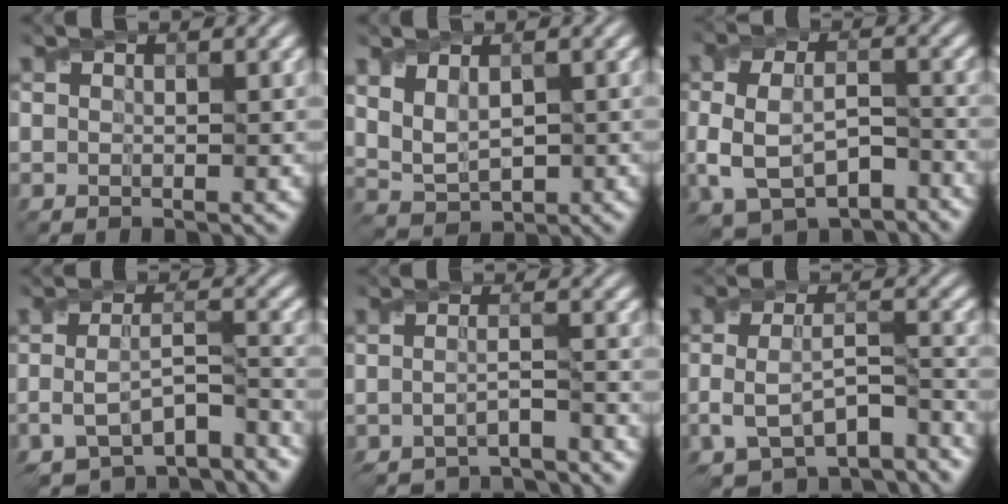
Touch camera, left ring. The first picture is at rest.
{"total": 3.4, "force": [1.1, 2.0, 2.4], "torque": [-0.052, -0.005, 0.030]}
{"total": 7.7, "force": [-2.9, 4.7, 5.4], "torque": [-0.111, -0.014, -0.038]}
{"total": 7.5, "force": [-5.4, 2.7, 4.4], "torque": [-0.079, -0.018, -0.069]}
{"total": 3.9, "force": [-3.6, 0.4, 1.4], "torque": [-0.023, -0.011, -0.059]}
{"total": 7.3, "force": [-4.4, 3.2, 4.9], "torque": [-0.101, -0.023, -0.055]}